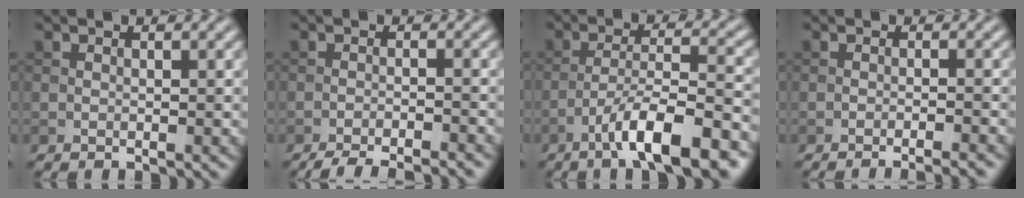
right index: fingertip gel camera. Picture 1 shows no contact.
{"total": 5.9, "force": [-5.4, 0.9, 2.2], "torque": [-0.034, -0.009, -0.079]}
{"total": 9.7, "force": [-6.0, 2.0, 7.3], "torque": [-0.115, 0.013, -0.099]}
{"total": 3.3, "force": [-2.5, 0.5, 2.1], "torque": [-0.021, 0.006, -0.041]}